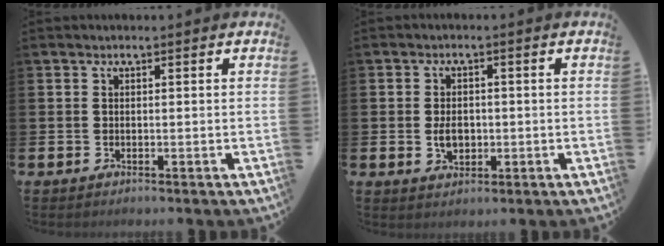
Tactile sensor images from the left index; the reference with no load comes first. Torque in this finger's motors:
{"motor_torque": [0.68, -0.14, 0.12, 0.10]}